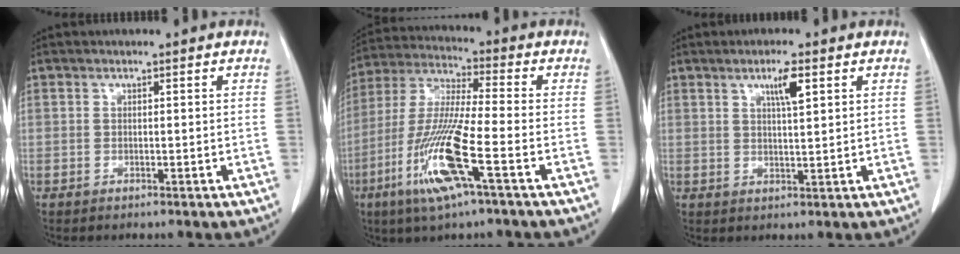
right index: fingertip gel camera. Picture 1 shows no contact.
{"total": 14.2, "force": [-5.7, 0.5, 13.0], "torque": [-0.275, -0.021, -0.115]}
{"total": 4.1, "force": [2.1, 0.3, 3.5], "torque": [-0.057, -0.003, 0.036]}